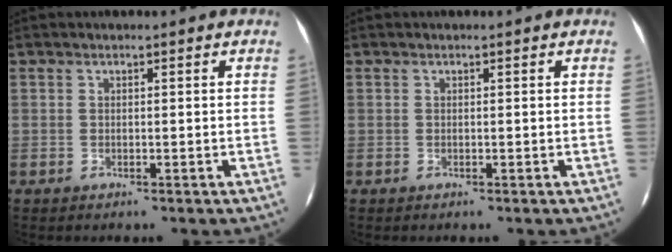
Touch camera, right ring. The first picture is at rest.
{"total": 0.0}